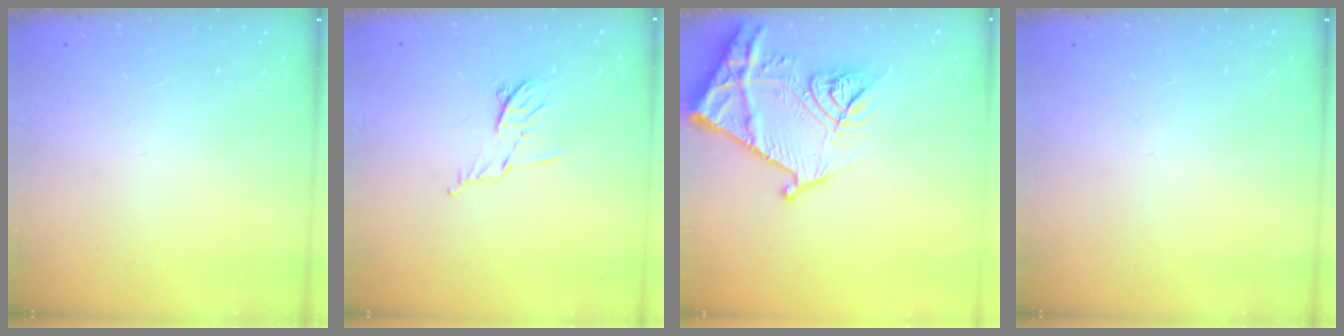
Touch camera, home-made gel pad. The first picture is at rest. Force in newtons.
{"total": 7.4, "press": 7.3, "slide": 1.2}
{"total": 18.3, "press": 18.2, "slide": 2.0}
{"total": 0.0}